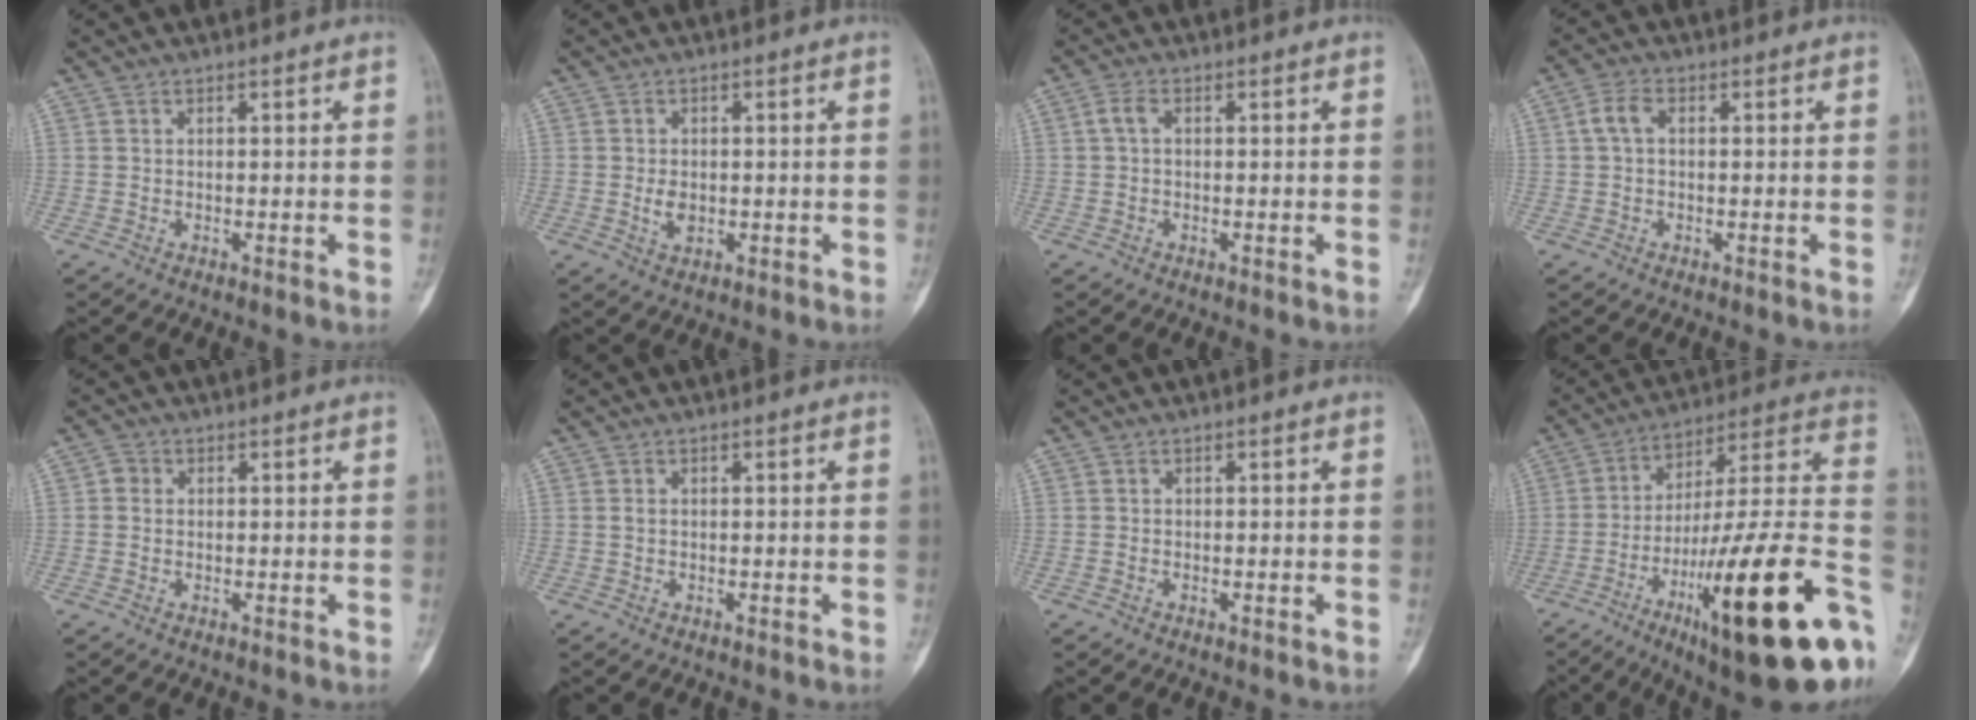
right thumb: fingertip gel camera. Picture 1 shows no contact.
{"total": 2.8, "force": [-0.2, 1.9, 2.1], "torque": [-0.033, -0.002, 0.000]}
{"total": 2.0, "force": [0.3, 1.1, 1.7], "torque": [-0.036, 0.006, 0.004]}
{"total": 3.2, "force": [0.5, 1.9, 2.6], "torque": [-0.054, 0.009, 0.007]}
{"total": 1.5, "force": [0.1, 1.4, 0.6], "torque": [-0.004, 0.003, -0.002]}
{"total": 0.5, "force": [0.0, 0.3, 0.4], "torque": [-0.009, 0.001, 0.000]}
{"total": 0.0}
{"total": 32.2, "force": [-11.2, 7.2, 29.3], "torque": [-0.384, 0.039, -0.166]}